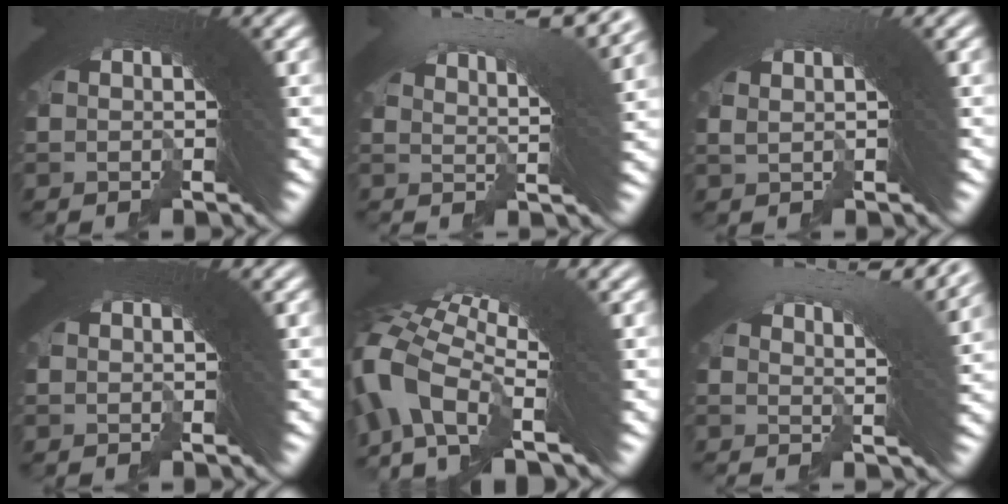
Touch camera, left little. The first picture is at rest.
{"total": 6.2, "force": [4.3, 0.3, 4.6], "torque": [-0.050, 0.022, 0.058]}
{"total": 1.3, "force": [0.6, -1.1, 0.2], "torque": [0.018, 0.017, 0.011]}
{"total": 0.0}
{"total": 6.3, "force": [-2.2, 4.0, 4.3], "torque": [-0.089, -0.009, -0.044]}
{"total": 5.7, "force": [3.7, 0.4, 4.3], "torque": [-0.043, 0.020, 0.048]}